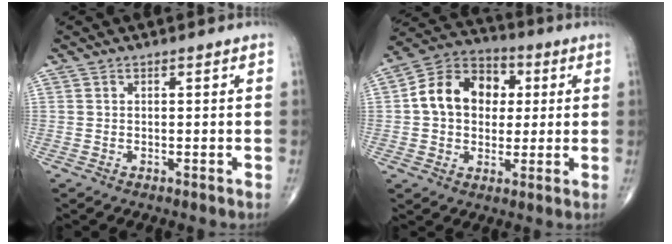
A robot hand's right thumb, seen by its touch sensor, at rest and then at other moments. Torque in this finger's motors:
{"motor_torque": [0.13, 0.14, 0.38, 0.06, 0.11]}